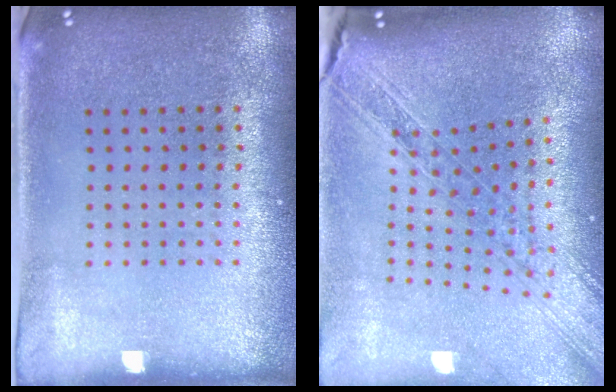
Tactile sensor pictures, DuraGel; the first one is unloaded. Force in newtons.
{"total": 2.2, "press": 1.9, "slide": 1.1}